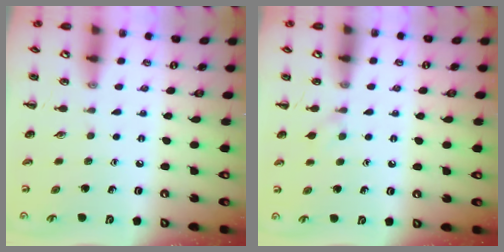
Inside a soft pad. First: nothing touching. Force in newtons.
{"total": 4.6, "press": 4.4, "slide": 1.5}